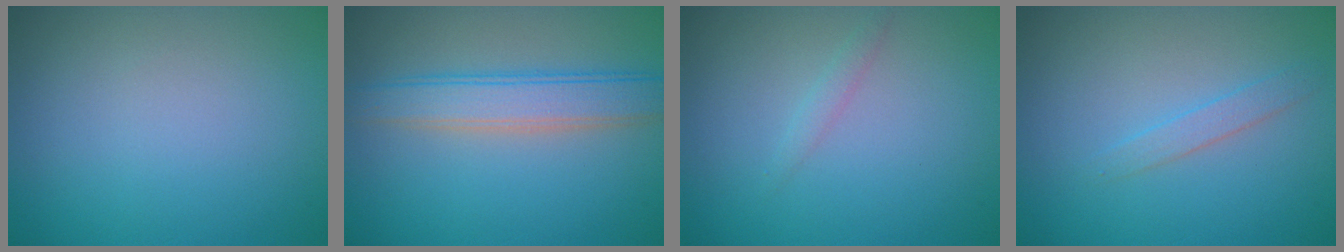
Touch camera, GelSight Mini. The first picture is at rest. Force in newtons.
{"total": 3.6, "press": 3.6, "slide": 0.1}
{"total": 0.8, "press": 0.8, "slide": 0.0}
{"total": 1.3, "press": 1.3, "slide": 0.0}